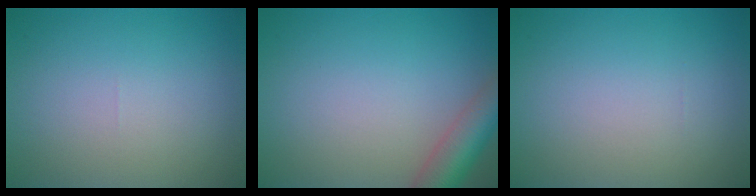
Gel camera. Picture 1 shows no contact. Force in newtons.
{"total": 4.9, "press": 4.9, "slide": 0.3}
{"total": 0.0}